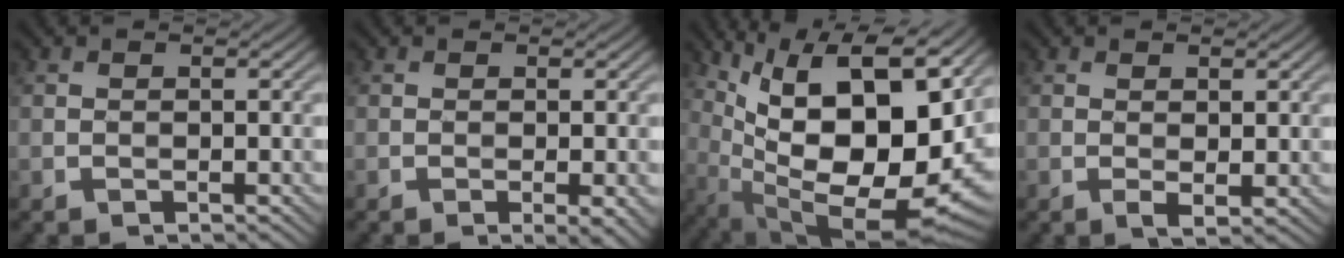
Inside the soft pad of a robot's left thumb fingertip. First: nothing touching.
{"total": 1.9, "force": [-0.5, 0.3, 1.8], "torque": [-0.034, -0.002, -0.008]}
{"total": 19.4, "force": [3.6, 9.2, 16.6], "torque": [-0.246, 0.005, 0.077]}
{"total": 1.9, "force": [0.7, 0.5, 1.7], "torque": [-0.037, -0.006, 0.018]}